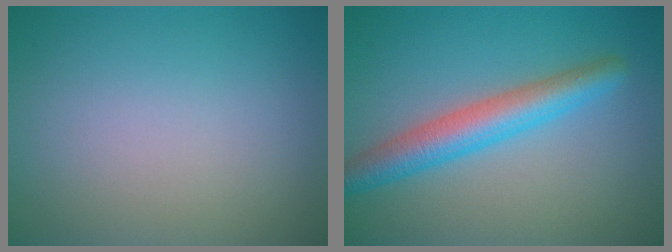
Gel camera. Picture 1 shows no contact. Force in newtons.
{"total": 4.6, "press": 4.6, "slide": 0.1}